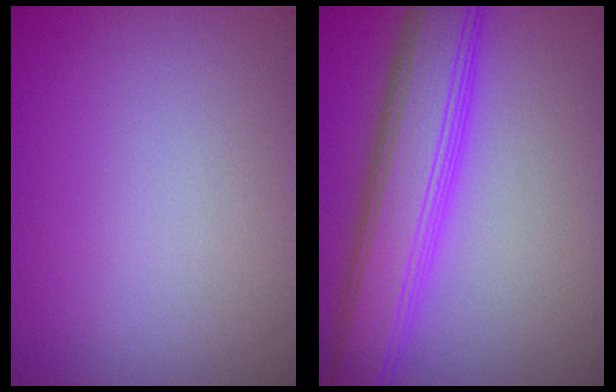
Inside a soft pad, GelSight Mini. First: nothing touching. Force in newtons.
{"total": 7.4, "press": 7.4, "slide": 0.2}